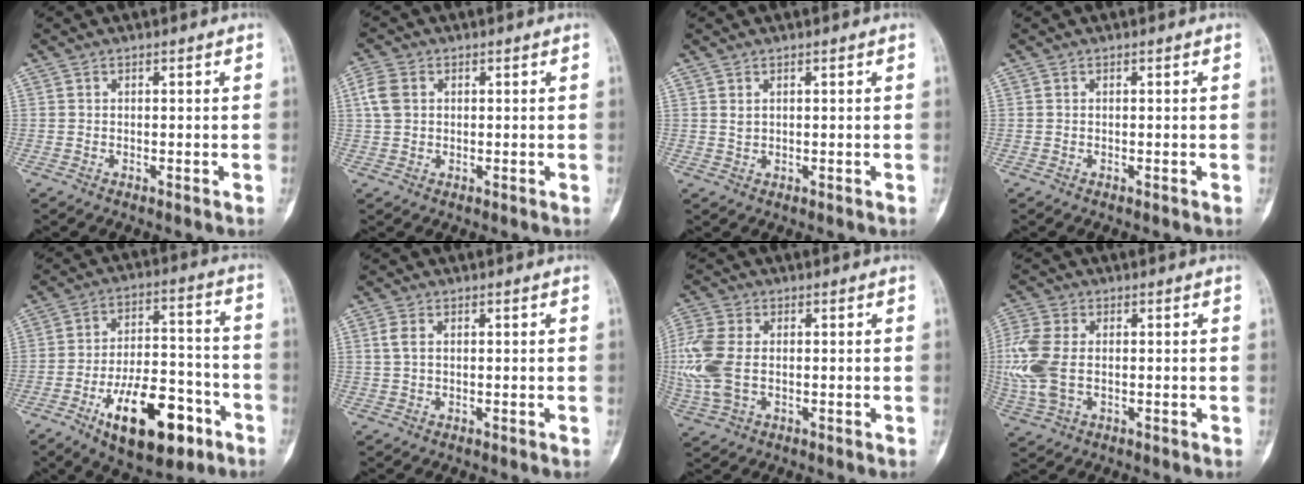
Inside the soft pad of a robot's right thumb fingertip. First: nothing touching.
{"total": 4.5, "force": [1.0, 3.5, 2.7], "torque": [-0.061, 0.007, 0.016]}
{"total": 1.0, "force": [0.4, 0.6, 0.7], "torque": [-0.012, -0.001, 0.012]}
{"total": 0.0}
{"total": 18.6, "force": [-9.0, 8.6, 13.8], "torque": [-0.195, 0.057, -0.134]}
{"total": 2.3, "force": [0.5, 1.4, 1.8], "torque": [-0.047, 0.005, 0.008]}
{"total": 10.2, "force": [-0.2, 6.4, 8.0], "torque": [-0.211, 0.006, -0.005]}
{"total": 10.1, "force": [-0.3, 6.2, 8.0], "torque": [-0.211, 0.005, -0.005]}